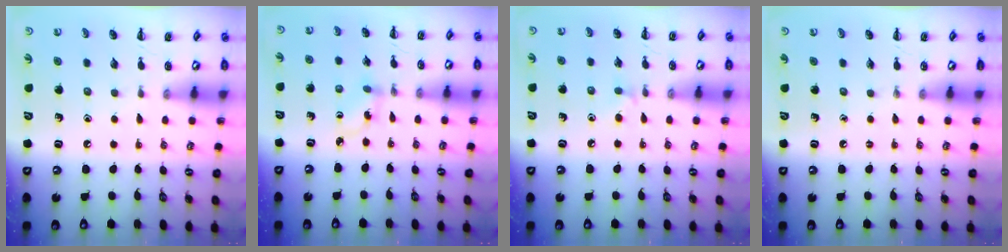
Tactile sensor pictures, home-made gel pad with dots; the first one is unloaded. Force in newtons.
{"total": 2.2, "press": 2.0, "slide": 1.0}
{"total": 4.5, "press": 4.1, "slide": 1.8}
{"total": 0.0}